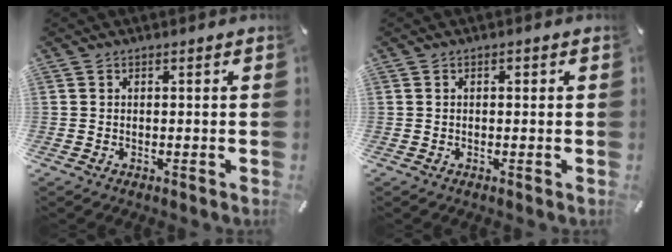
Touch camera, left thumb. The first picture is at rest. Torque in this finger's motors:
{"motor_torque": [0.25, 0.17, 0.10, -0.20, 0.03]}